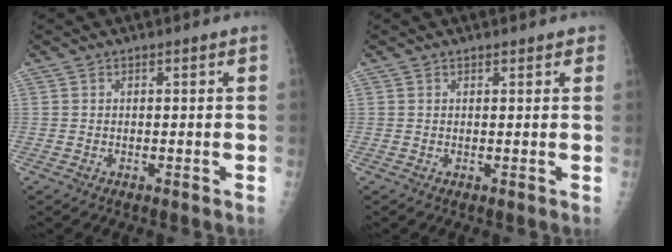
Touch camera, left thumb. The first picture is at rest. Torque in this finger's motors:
{"motor_torque": [-0.15, 0.22, 0.09, 0.07, 0.04]}